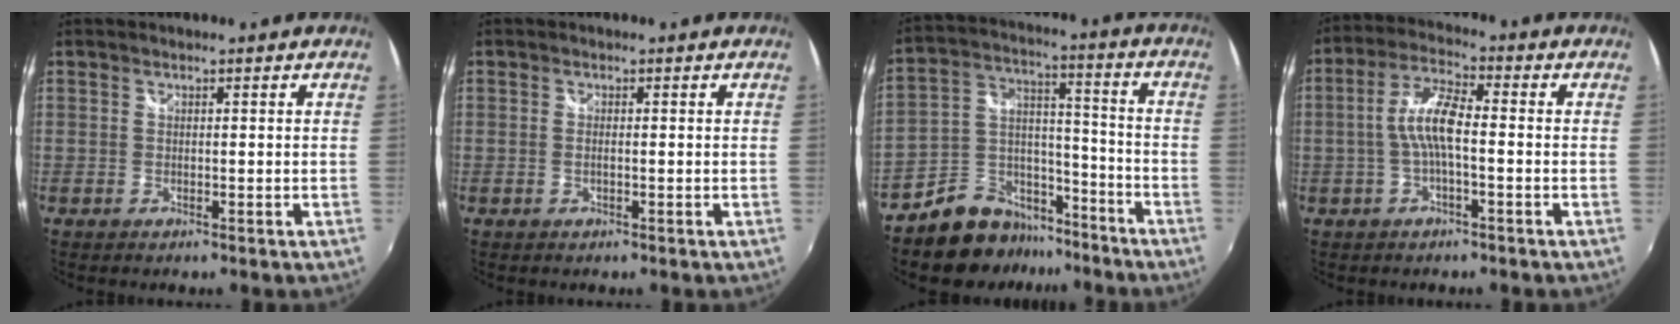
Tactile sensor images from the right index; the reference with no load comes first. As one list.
[{"total": 0.9, "force": [-0.1, 0.0, 0.9], "torque": [-0.019, 0.001, -0.004]}, {"total": 12.2, "force": [-9.1, 7.5, 3.3], "torque": [-0.067, 0.059, -0.139]}, {"total": 7.3, "force": [-1.1, 1.7, 7.0], "torque": [-0.147, 0.012, -0.022]}]